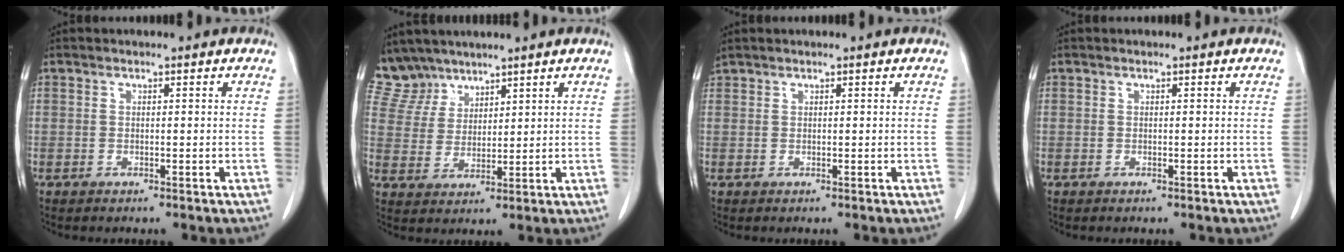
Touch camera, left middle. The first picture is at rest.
{"total": 5.8, "force": [5.2, 2.5, -0.4], "torque": [0.004, 0.003, 0.116]}
{"total": 0.5, "force": [0.5, -0.1, -0.1], "torque": [-0.011, 0.014, 0.018]}
{"total": 0.0}